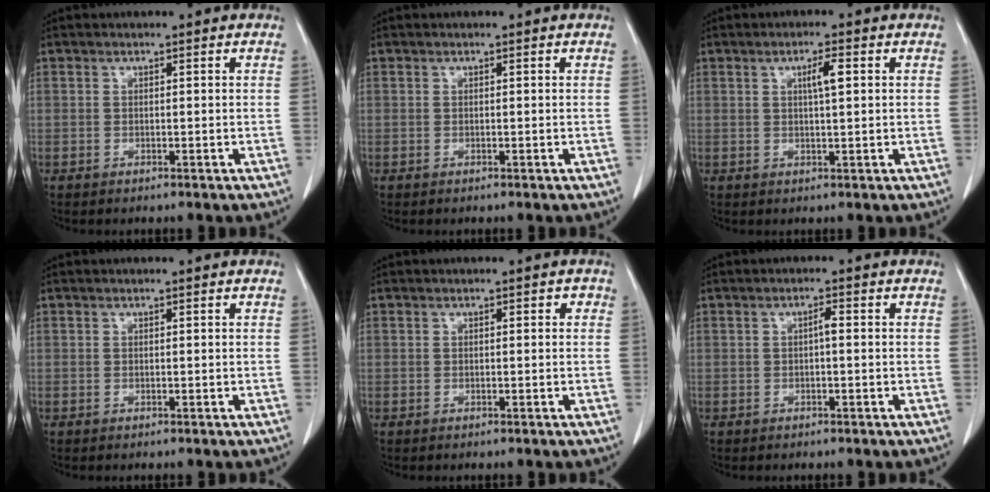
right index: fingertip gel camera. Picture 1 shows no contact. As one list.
[{"total": 0.0}, {"total": 3.0, "force": [0.9, 0.3, 2.8], "torque": [-0.048, 0.002, 0.014]}, {"total": 0.0}, {"total": 0.6, "force": [0.0, 0.5, 0.4], "torque": [-0.001, 0.005, -0.003]}, {"total": 1.3, "force": [-0.1, 0.3, 1.3], "torque": [-0.022, 0.004, -0.001]}]